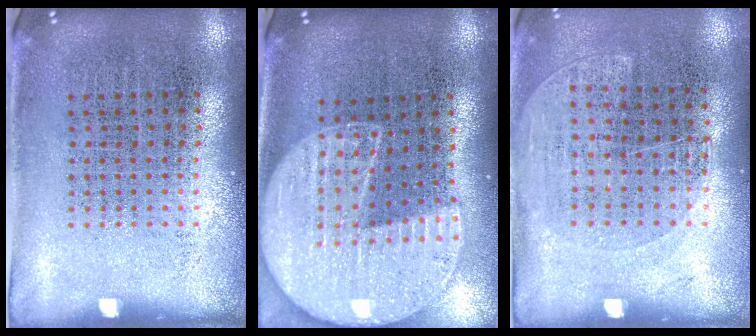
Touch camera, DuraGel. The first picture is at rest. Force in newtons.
{"total": 2.1, "press": 1.9, "slide": 0.9}
{"total": 1.3, "press": 1.0, "slide": 0.7}